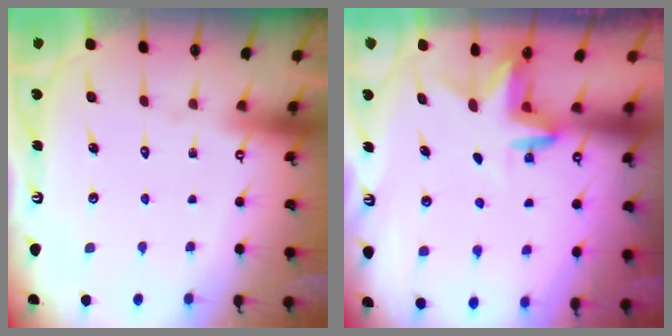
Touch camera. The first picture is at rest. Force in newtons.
{"total": 3.2, "press": 3.2, "slide": 0.3}